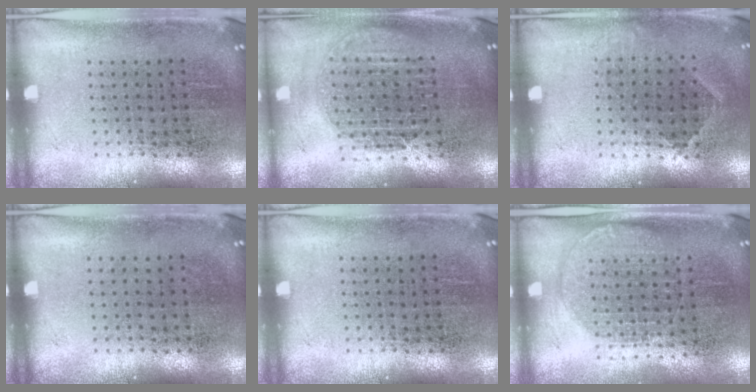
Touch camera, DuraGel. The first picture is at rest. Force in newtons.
{"total": 1.7, "press": 1.5, "slide": 0.8}
{"total": 0.9, "press": 0.6, "slide": 0.6}
{"total": 0.0}
{"total": 0.0}
{"total": 1.3, "press": 1.2, "slide": 0.5}